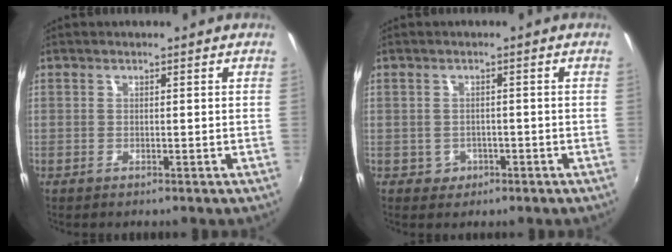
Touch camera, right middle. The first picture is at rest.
{"total": 2.5, "force": [-0.9, 2.3, 0.5], "torque": [-0.013, 0.003, -0.008]}